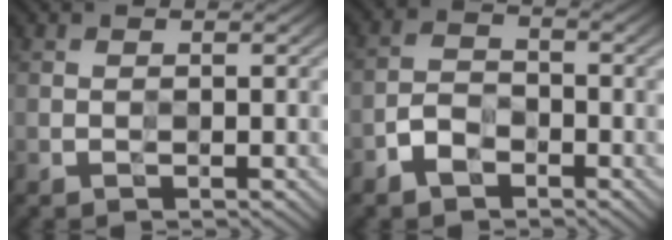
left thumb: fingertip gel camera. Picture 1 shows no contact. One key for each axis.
{"total": 3.7, "fx": -2.5, "fy": 1.9, "fz": 1.9, "tx": -0.038, "ty": 0.002, "tz": -0.058}